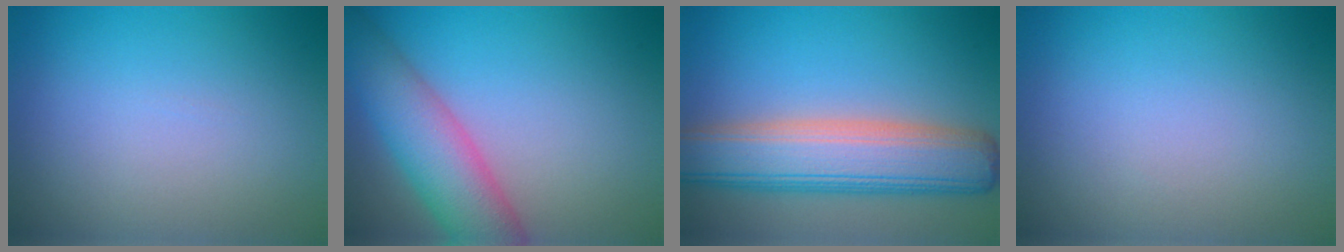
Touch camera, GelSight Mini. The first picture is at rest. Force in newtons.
{"total": 7.1, "press": 7.0, "slide": 0.2}
{"total": 9.1, "press": 9.1, "slide": 0.6}
{"total": 0.0}